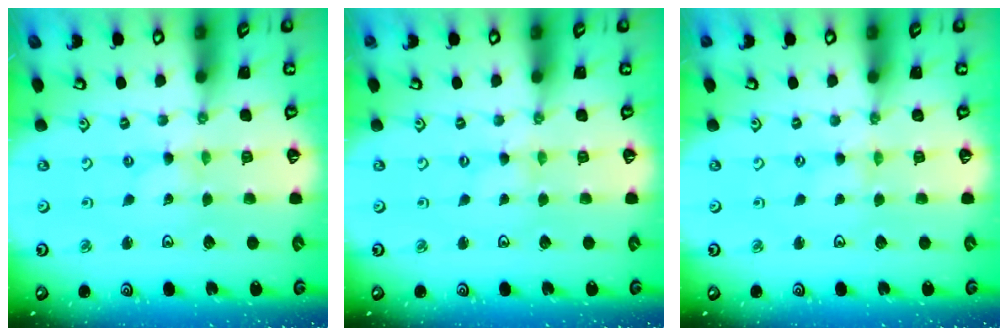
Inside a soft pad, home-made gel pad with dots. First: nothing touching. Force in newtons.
{"total": 0.0}
{"total": 0.7, "press": 0.6, "slide": 0.3}